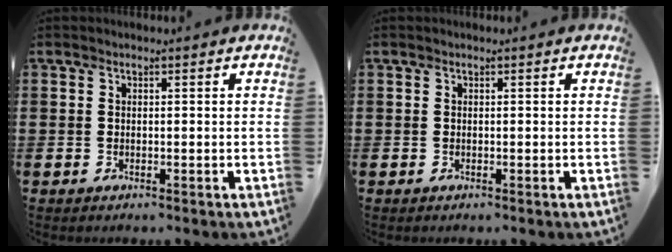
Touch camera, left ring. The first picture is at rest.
{"total": 0.0}